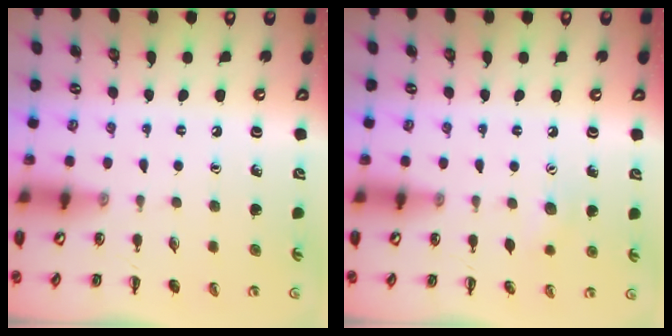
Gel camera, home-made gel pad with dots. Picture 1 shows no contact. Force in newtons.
{"total": 6.8, "press": 6.6, "slide": 1.6}